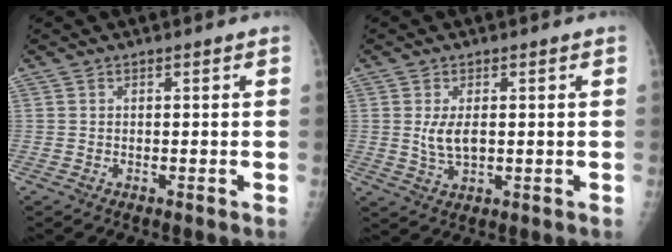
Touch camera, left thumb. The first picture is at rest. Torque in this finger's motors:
{"motor_torque": [0.08, 0.06, 0.69, 0.15, 0.11]}